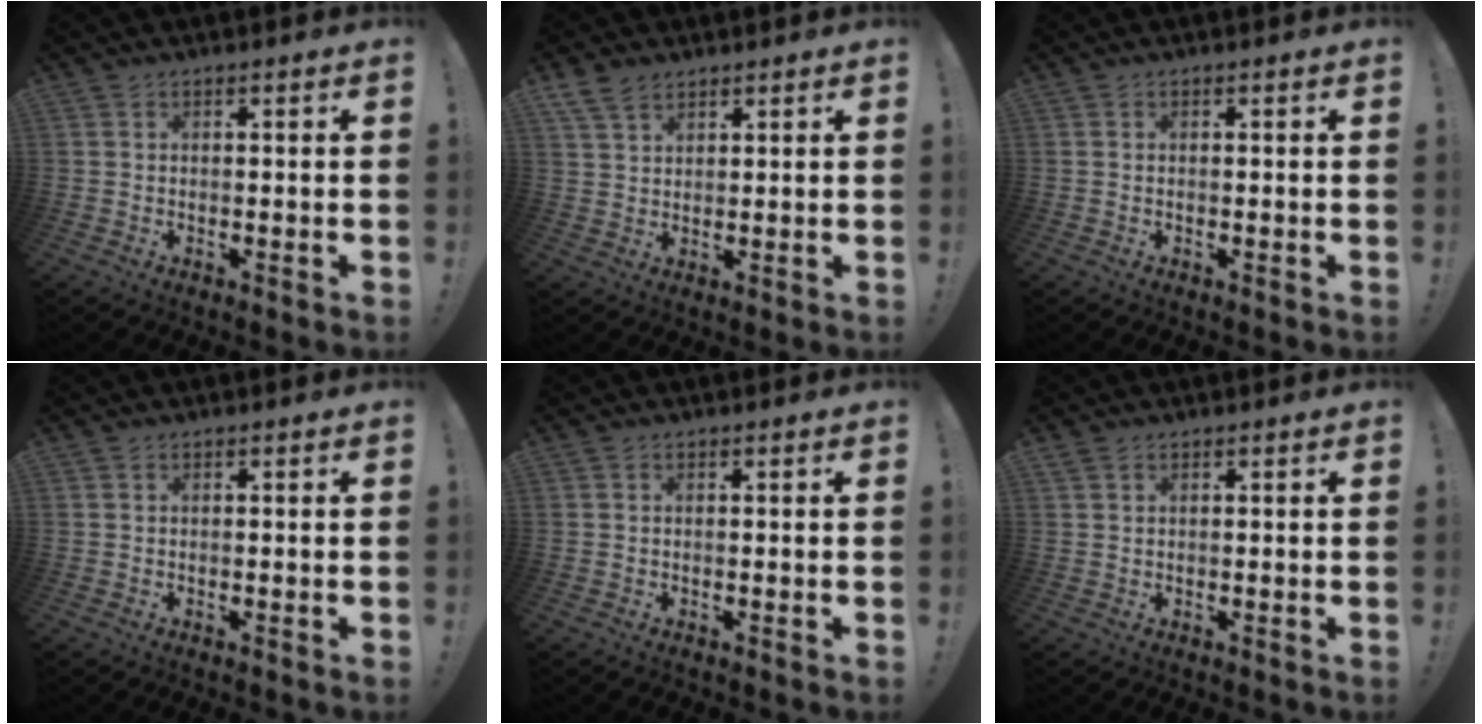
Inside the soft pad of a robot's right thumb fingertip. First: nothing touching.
{"total": 5.7, "force": [4.0, 3.2, 2.5], "torque": [-0.051, -0.014, 0.078]}
{"total": 0.0}
{"total": 0.0}
{"total": 0.0}
{"total": 1.3, "force": [1.0, 0.8, 0.4], "torque": [-0.006, 0.000, 0.019]}